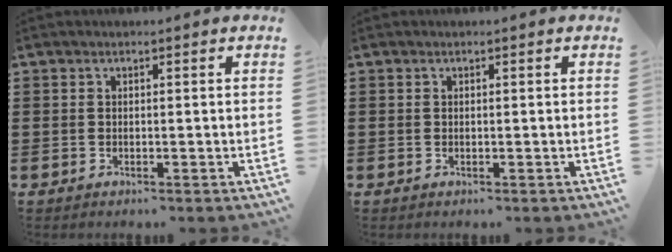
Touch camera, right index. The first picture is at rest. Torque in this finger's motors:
{"motor_torque": [-0.92, 1.22, 0.00, 0.00]}